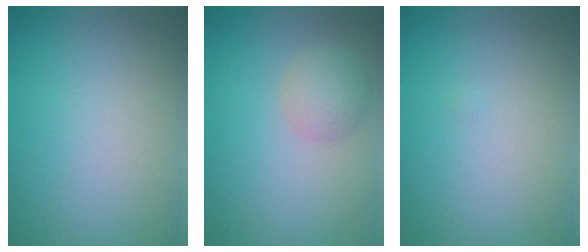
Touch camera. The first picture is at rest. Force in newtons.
{"total": 2.6, "press": 2.6, "slide": 0.0}
{"total": 0.0}